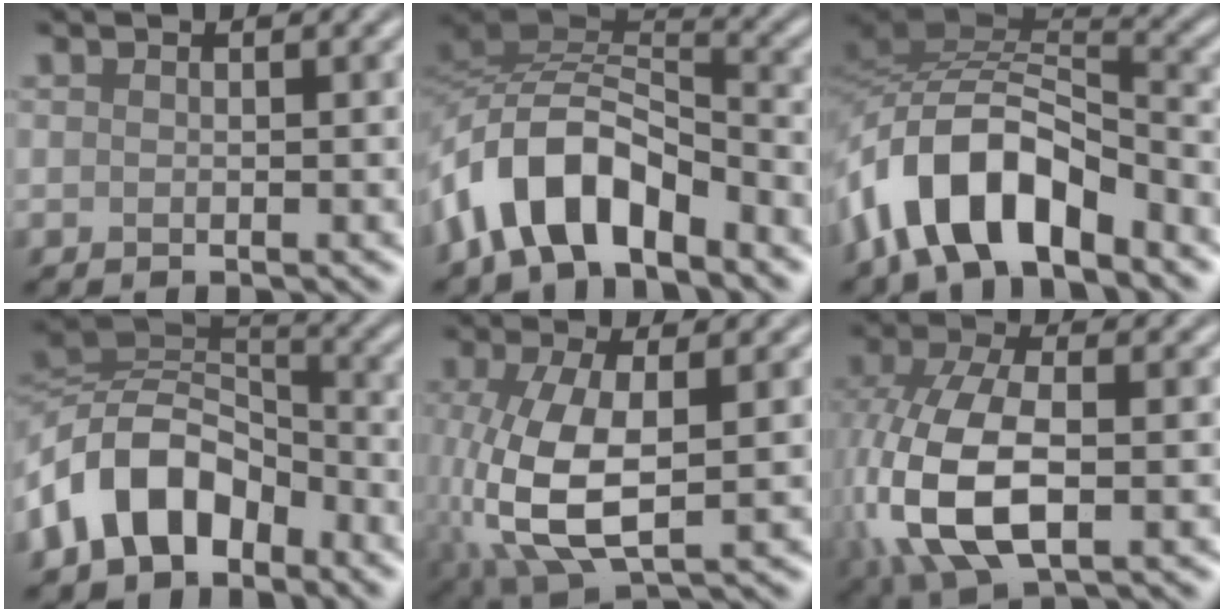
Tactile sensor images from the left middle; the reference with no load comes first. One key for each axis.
{"total": 8.7, "fx": -5.3, "fy": 4.3, "fz": 5.5, "tx": -0.089, "ty": 0.007, "tz": -0.109}
{"total": 10.4, "fx": -6.1, "fy": 4.7, "fz": 6.9, "tx": -0.118, "ty": 0.011, "tz": -0.125}
{"total": 9.5, "fx": -4.7, "fy": 6.0, "fz": 5.7, "tx": -0.103, "ty": 0.012, "tz": -0.105}
{"total": 8.6, "fx": -1.1, "fy": 4.0, "fz": 7.6, "tx": -0.184, "ty": -0.008, "tz": -0.017}
{"total": 10.6, "fx": -1.8, "fy": 5.7, "fz": 8.8, "tx": -0.212, "ty": -0.012, "tz": -0.037}